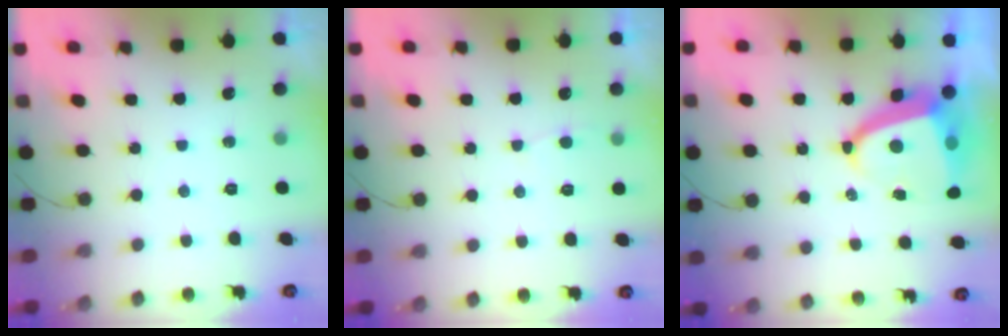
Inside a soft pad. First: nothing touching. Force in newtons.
{"total": 3.6, "press": 3.6, "slide": 0.4}
{"total": 9.4, "press": 9.3, "slide": 1.0}